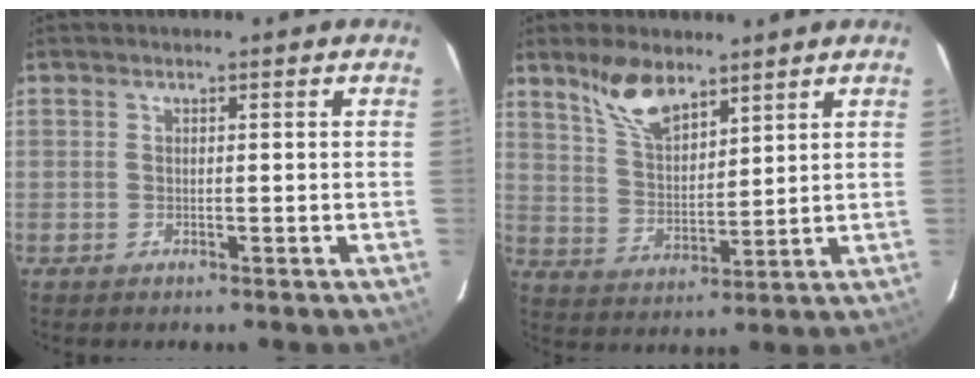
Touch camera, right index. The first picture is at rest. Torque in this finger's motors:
{"motor_torque": [0.82, 0.82, 0.28, 0.08]}